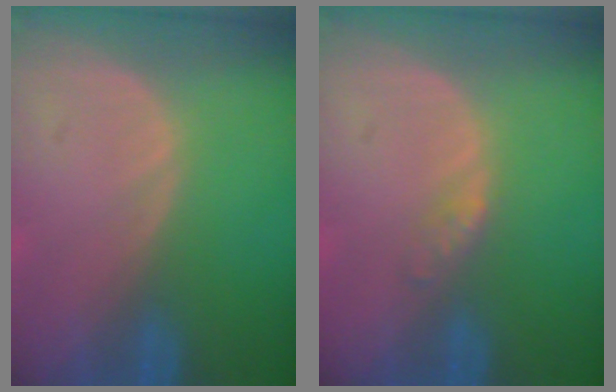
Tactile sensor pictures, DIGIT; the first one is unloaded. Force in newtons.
{"total": 1.4, "press": 1.4, "slide": 0.1}